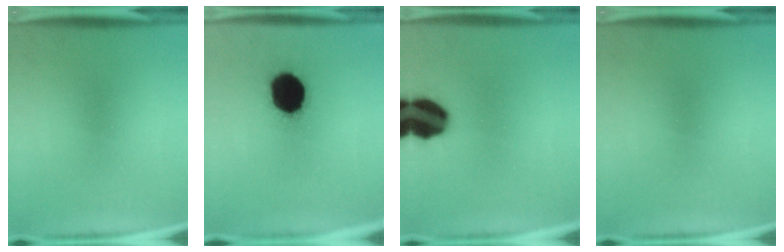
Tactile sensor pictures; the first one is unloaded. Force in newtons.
{"total": 18.4}
{"total": 15.8}
{"total": 0.0}